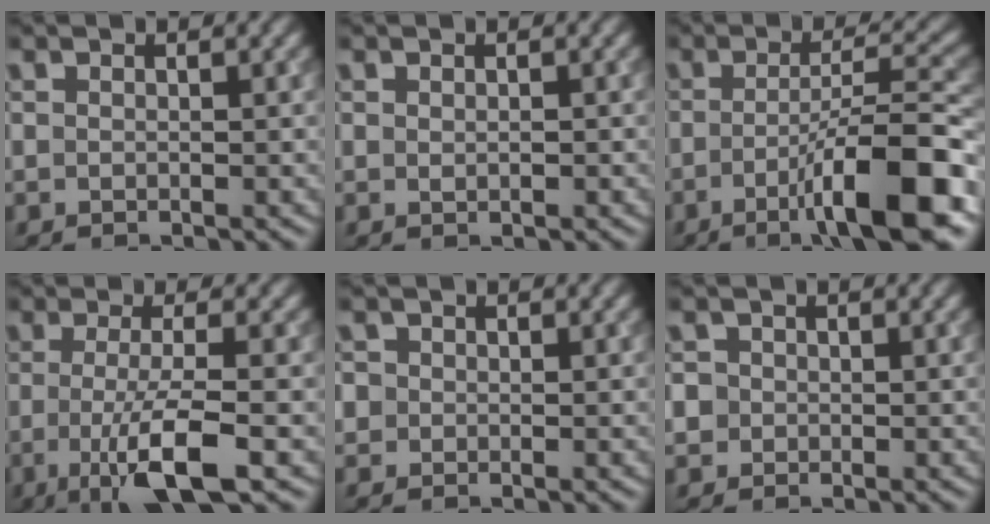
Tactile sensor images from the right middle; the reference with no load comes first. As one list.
[{"total": 0.7, "force": [-0.1, 0.4, 0.6], "torque": [-0.009, -0.003, 0.000]}, {"total": 9.5, "force": [-3.9, 1.7, 8.5], "torque": [-0.121, 0.009, -0.069]}, {"total": 6.5, "force": [-1.7, 1.5, 6.0], "torque": [-0.100, -0.010, -0.034]}, {"total": 1.2, "force": [-0.1, 1.1, 0.3], "torque": [0.000, -0.001, -0.007]}, {"total": 2.2, "force": [0.1, 2.1, 0.7], "torque": [0.001, 0.011, -0.012]}]